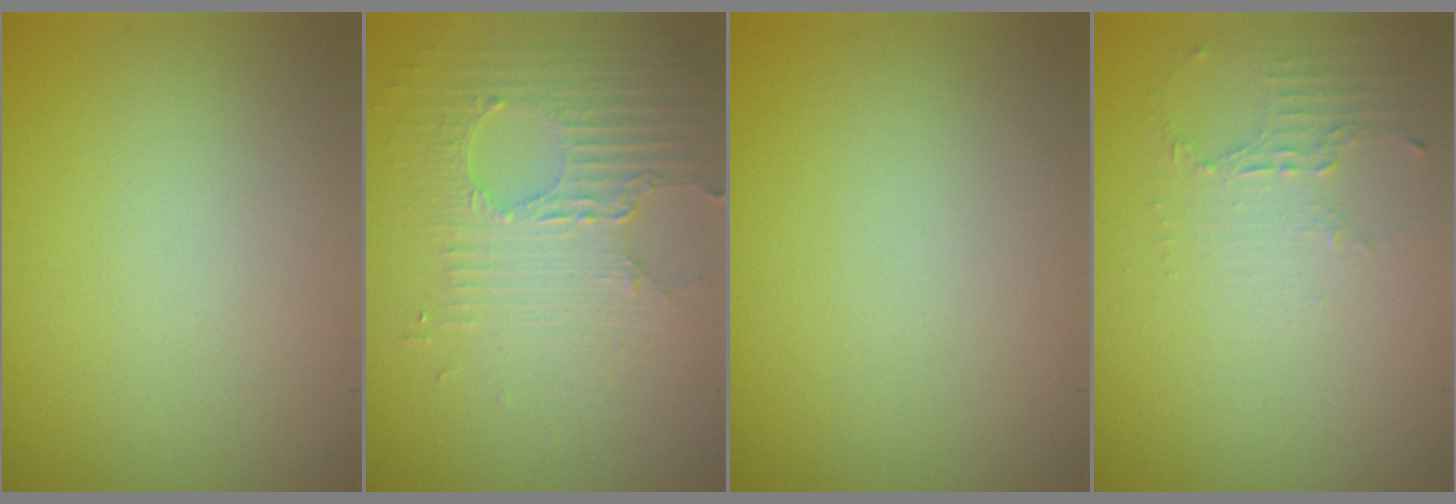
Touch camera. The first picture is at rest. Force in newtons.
{"total": 3.5, "press": 3.3, "slide": 1.2}
{"total": 0.0}
{"total": 2.0, "press": 1.5, "slide": 1.4}